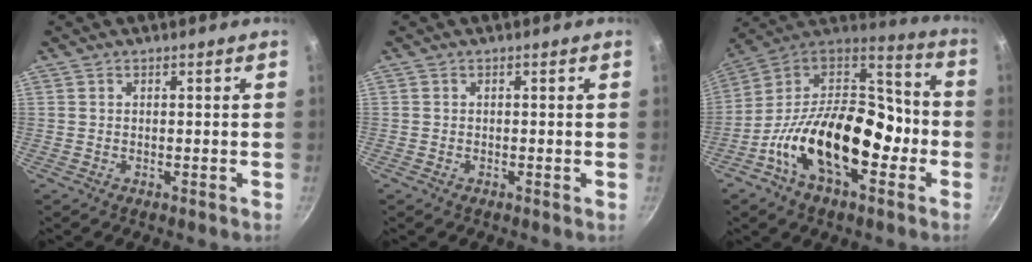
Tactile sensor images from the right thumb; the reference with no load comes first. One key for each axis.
{"total": 0.0}
{"total": 24.5, "fx": -7.1, "fy": 13.9, "fz": 18.9, "tx": -0.292, "ty": 0.065, "tz": -0.138}